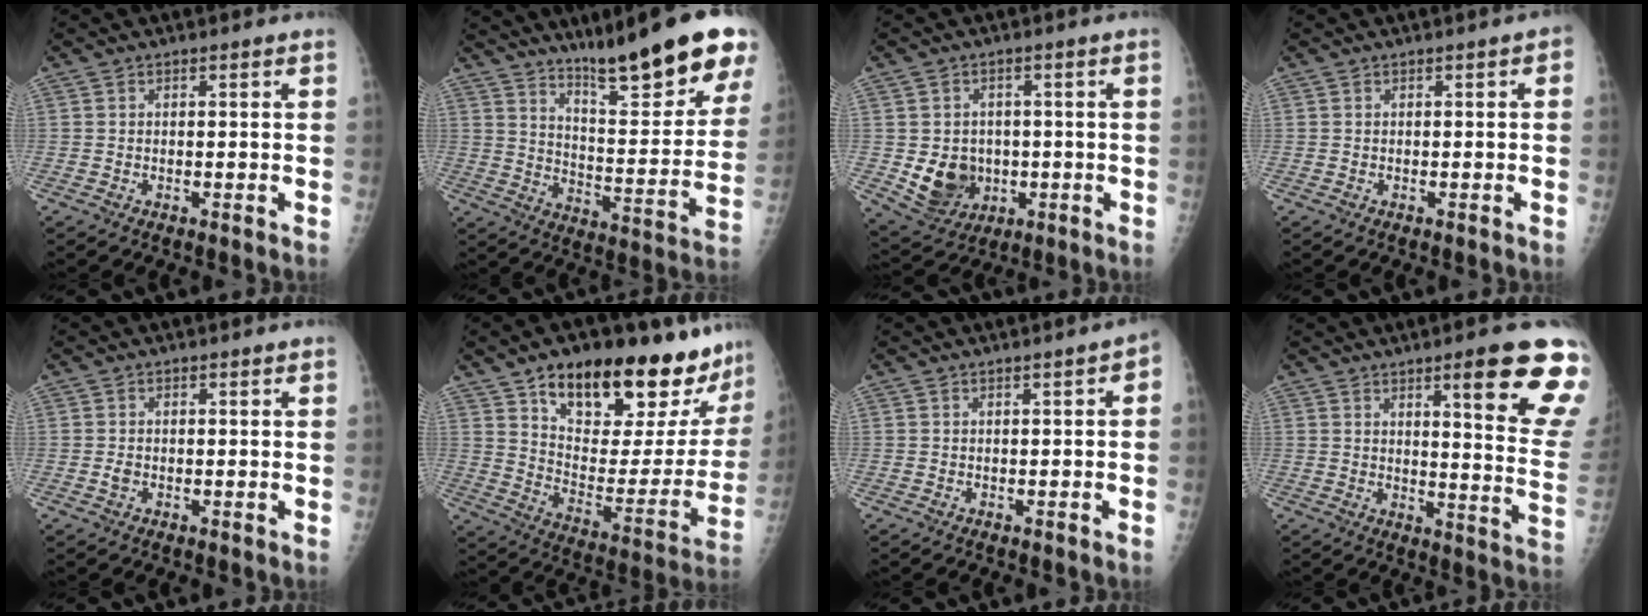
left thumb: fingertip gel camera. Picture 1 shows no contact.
{"total": 22.1, "force": [15.6, 3.6, 15.2], "torque": [-0.194, -0.085, 0.240]}
{"total": 9.0, "force": [-1.1, 7.8, 4.4], "torque": [-0.037, 0.000, -0.002]}
{"total": 1.0, "force": [0.0, 0.4, 0.9], "torque": [-0.004, 0.004, -0.003]}
{"total": 1.0, "force": [-0.3, 0.8, 0.6], "torque": [-0.007, 0.001, -0.005]}
{"total": 27.6, "force": [18.9, 9.9, 17.5], "torque": [-0.212, -0.073, 0.282]}
{"total": 1.9, "force": [0.1, 0.7, 1.7], "torque": [-0.012, 0.010, -0.005]}
{"total": 18.4, "force": [9.9, 2.7, 15.2], "torque": [-0.166, -0.050, 0.122]}